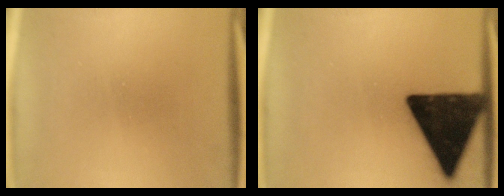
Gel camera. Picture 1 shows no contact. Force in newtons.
{"total": 17.1}